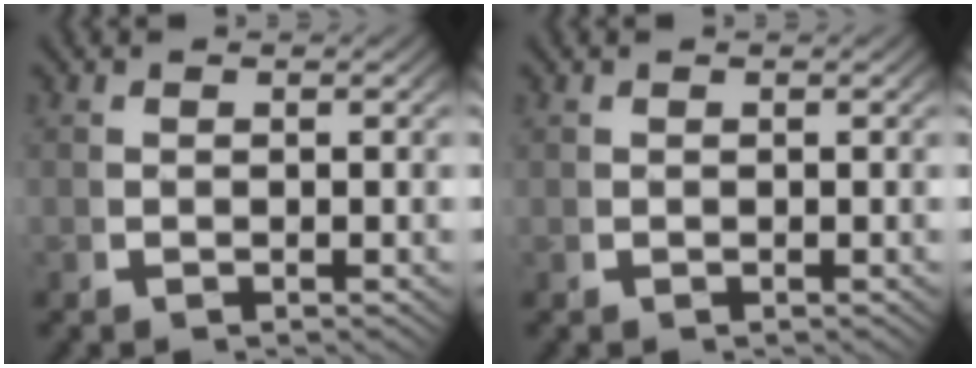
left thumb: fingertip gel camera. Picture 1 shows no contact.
{"total": 0.0}